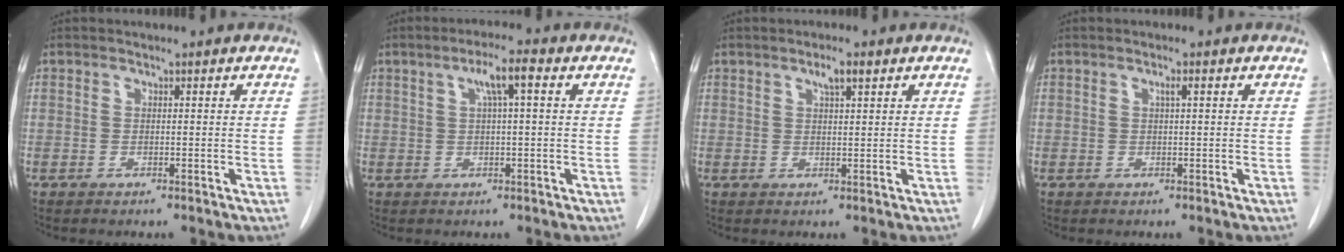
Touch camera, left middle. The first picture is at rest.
{"total": 4.3, "force": [1.4, 0.3, 4.0], "torque": [-0.072, 0.012, 0.024]}
{"total": 2.4, "force": [1.4, 0.4, 1.9], "torque": [-0.035, 0.003, 0.024]}
{"total": 0.8, "force": [0.3, 0.0, 0.8], "torque": [-0.013, 0.002, 0.004]}